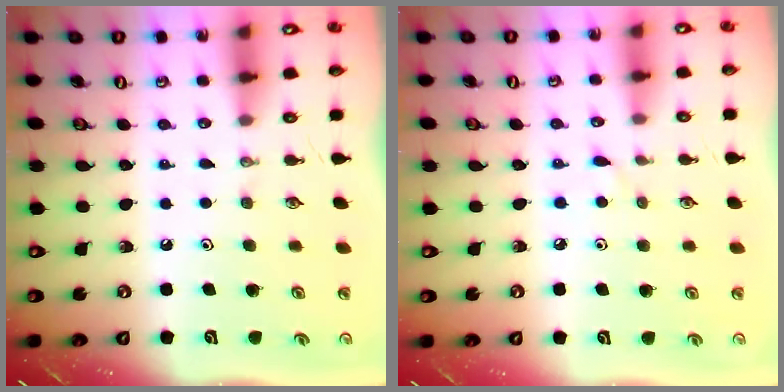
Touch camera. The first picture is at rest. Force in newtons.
{"total": 3.0, "press": 3.0, "slide": 0.2}